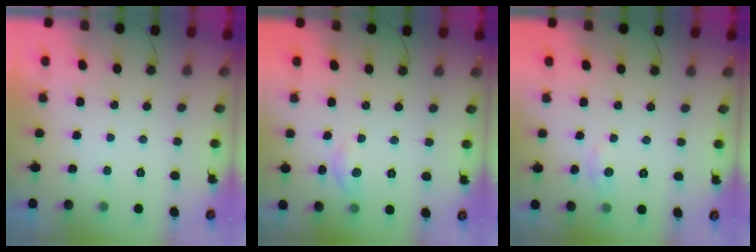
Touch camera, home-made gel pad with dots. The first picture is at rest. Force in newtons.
{"total": 3.9, "press": 3.8, "slide": 0.5}
{"total": 2.6, "press": 2.6, "slide": 0.3}